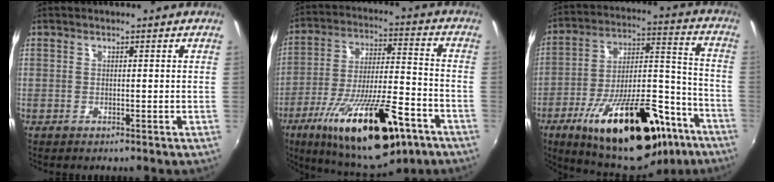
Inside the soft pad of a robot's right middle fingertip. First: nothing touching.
{"total": 24.3, "force": [-13.6, 7.2, 18.8], "torque": [-0.334, -0.042, -0.210]}
{"total": 28.7, "force": [-17.2, 11.1, 20.1], "torque": [-0.321, 0.007, -0.247]}